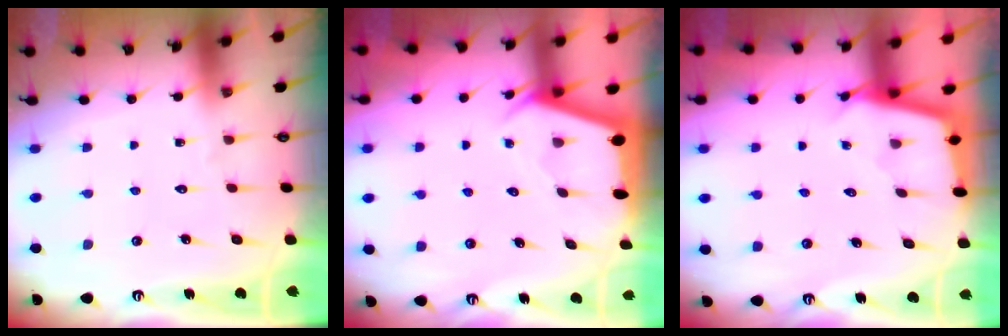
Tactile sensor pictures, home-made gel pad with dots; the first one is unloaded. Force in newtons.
{"total": 2.4, "press": 2.4, "slide": 0.3}
{"total": 2.3, "press": 2.3, "slide": 0.2}